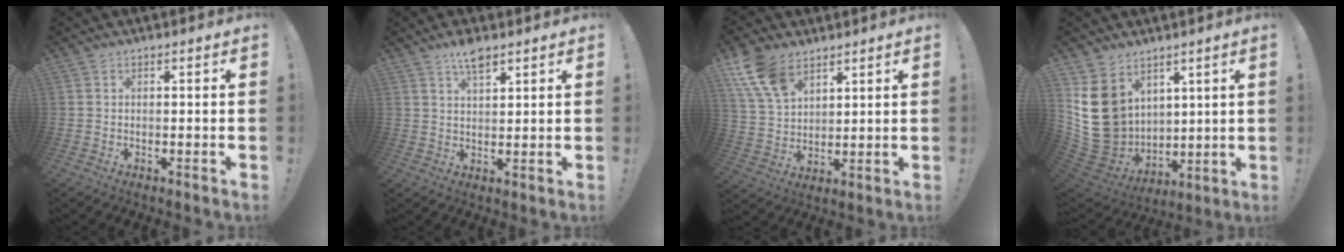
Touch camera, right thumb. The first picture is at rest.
{"total": 6.0, "force": [4.3, 1.8, 3.7], "torque": [-0.059, -0.023, 0.073]}
{"total": 12.3, "force": [7.7, 7.1, 6.5], "torque": [-0.131, -0.034, 0.152]}
{"total": 17.8, "force": [5.8, 14.7, 8.1], "torque": [-0.163, -0.036, 0.134]}